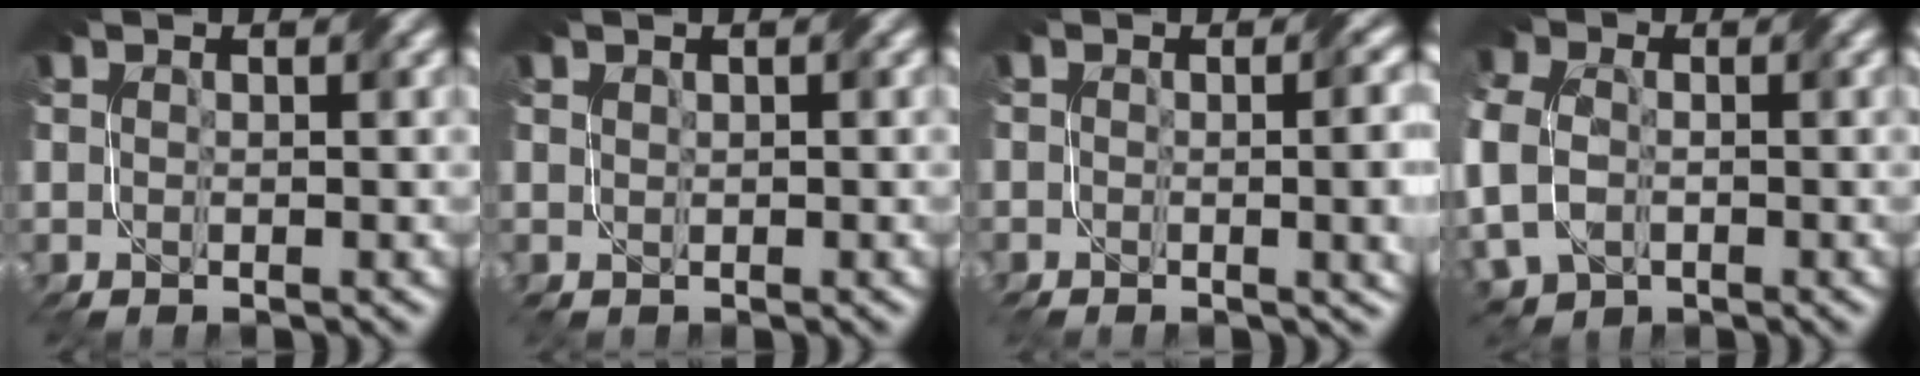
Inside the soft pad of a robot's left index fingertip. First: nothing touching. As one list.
[{"total": 1.3, "force": [-0.6, -0.4, -1.0], "torque": [0.014, -0.002, 0.011]}, {"total": 5.3, "force": [-1.4, 2.2, 4.6], "torque": [-0.018, -0.001, -0.005]}, {"total": 8.5, "force": [-1.5, 6.9, 4.7], "torque": [-0.113, 0.001, -0.036]}]